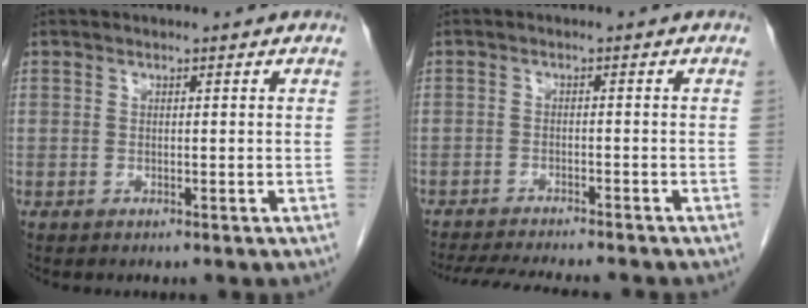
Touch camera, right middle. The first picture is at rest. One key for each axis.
{"total": 11.9, "fx": -10.7, "fy": 1.5, "fz": 5.0, "tx": -0.071, "ty": -0.013, "tz": -0.147}